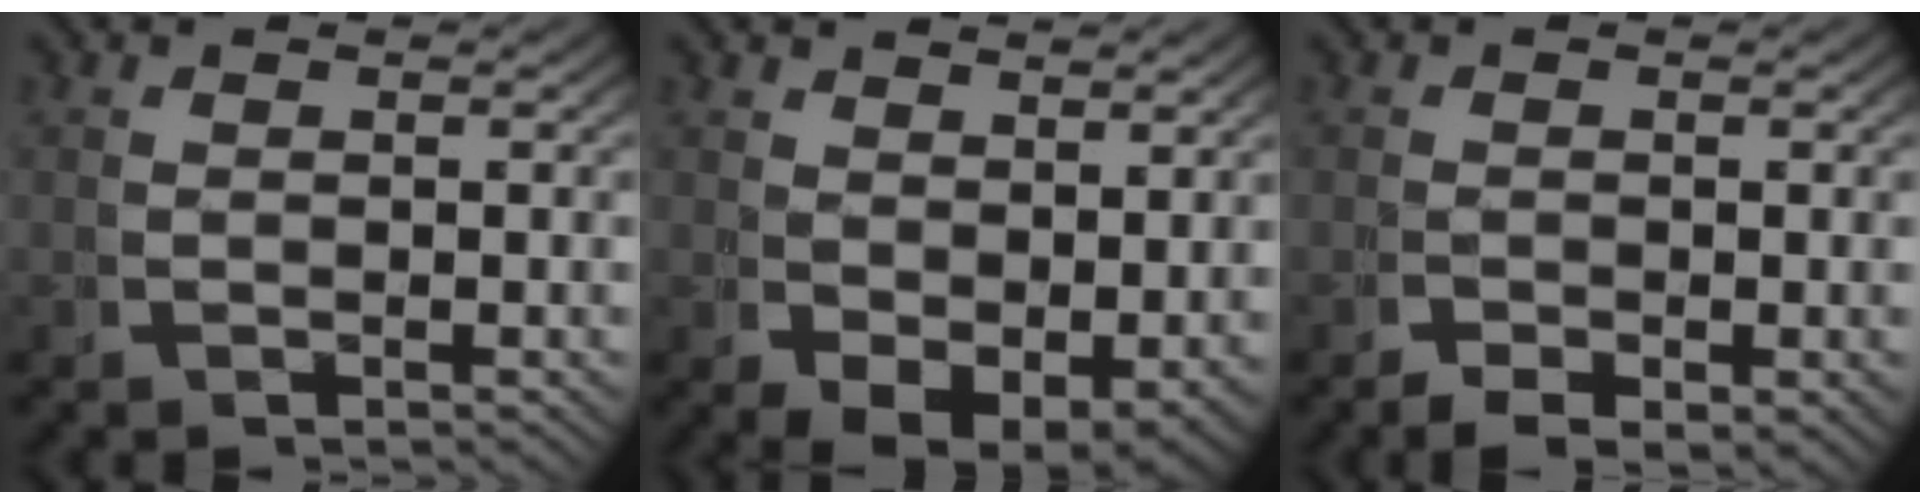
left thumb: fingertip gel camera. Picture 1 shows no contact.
{"total": 4.7, "force": [-0.5, 3.4, 3.3], "torque": [-0.047, -0.037, 0.015]}
{"total": 0.9, "force": [-0.6, 0.1, 0.6], "torque": [0.005, -0.006, -0.012]}